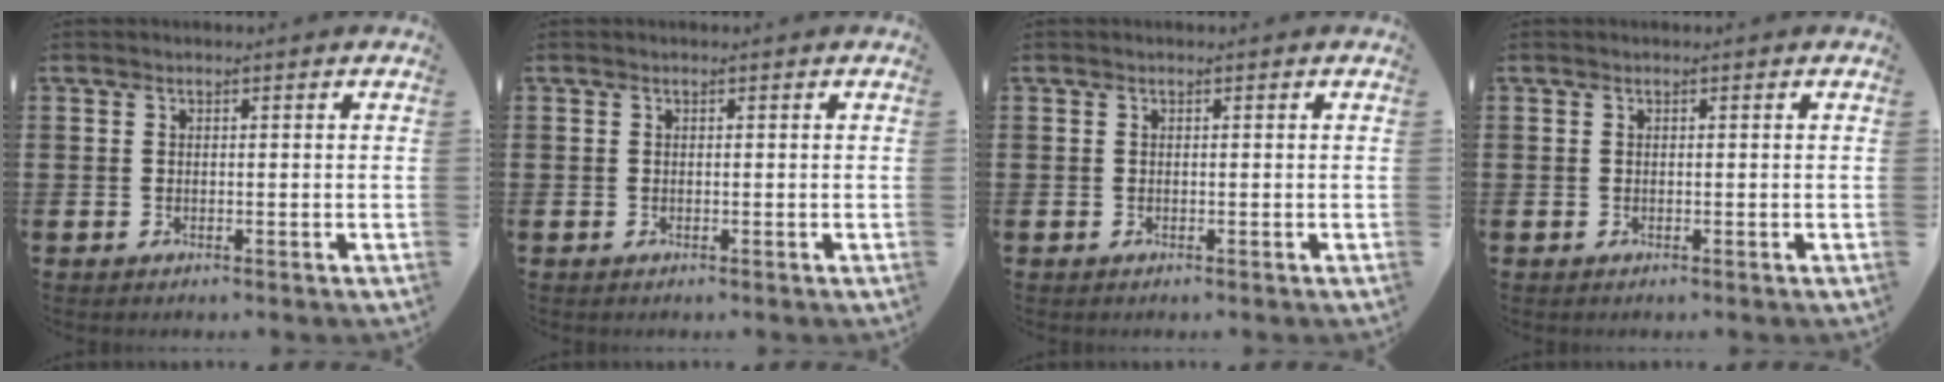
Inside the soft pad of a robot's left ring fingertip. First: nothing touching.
{"total": 0.0}
{"total": 0.0}
{"total": 0.0}